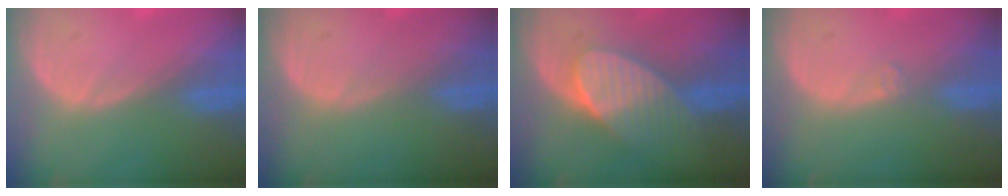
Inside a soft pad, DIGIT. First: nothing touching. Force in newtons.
{"total": 0.0}
{"total": 7.0, "press": 6.9, "slide": 1.2}
{"total": 0.9, "press": 0.7, "slide": 0.6}